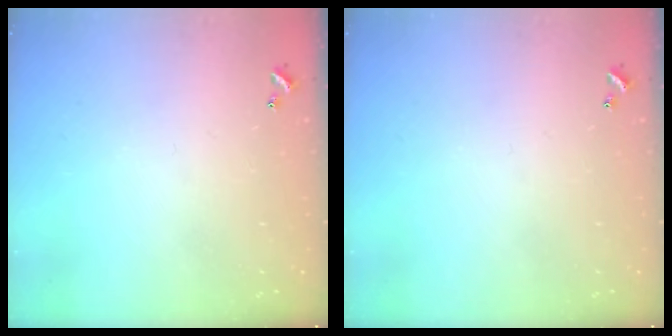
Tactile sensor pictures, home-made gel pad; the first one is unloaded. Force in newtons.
{"total": 0.0}